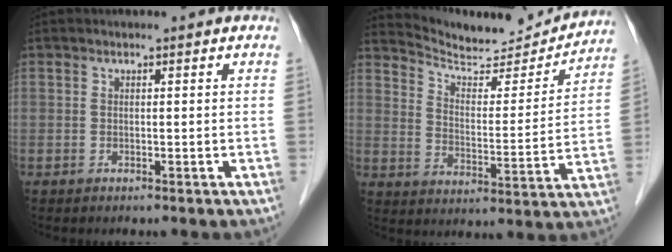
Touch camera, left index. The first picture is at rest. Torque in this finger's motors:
{"motor_torque": [-1.04, -1.04, 0.00, -0.02]}